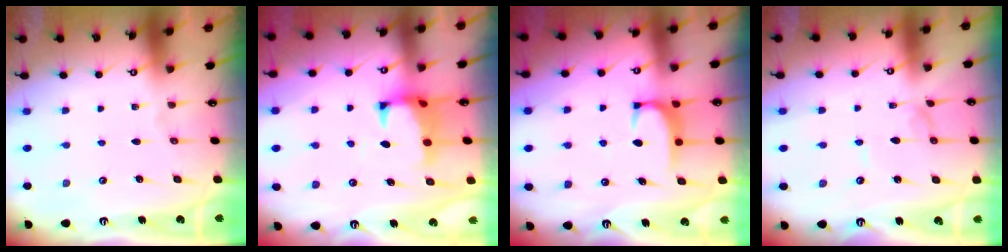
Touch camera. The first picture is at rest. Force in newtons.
{"total": 1.0, "press": 0.2, "slide": 1.0}
{"total": 1.7, "press": 1.6, "slide": 0.5}
{"total": 1.3, "press": 1.3, "slide": 0.0}